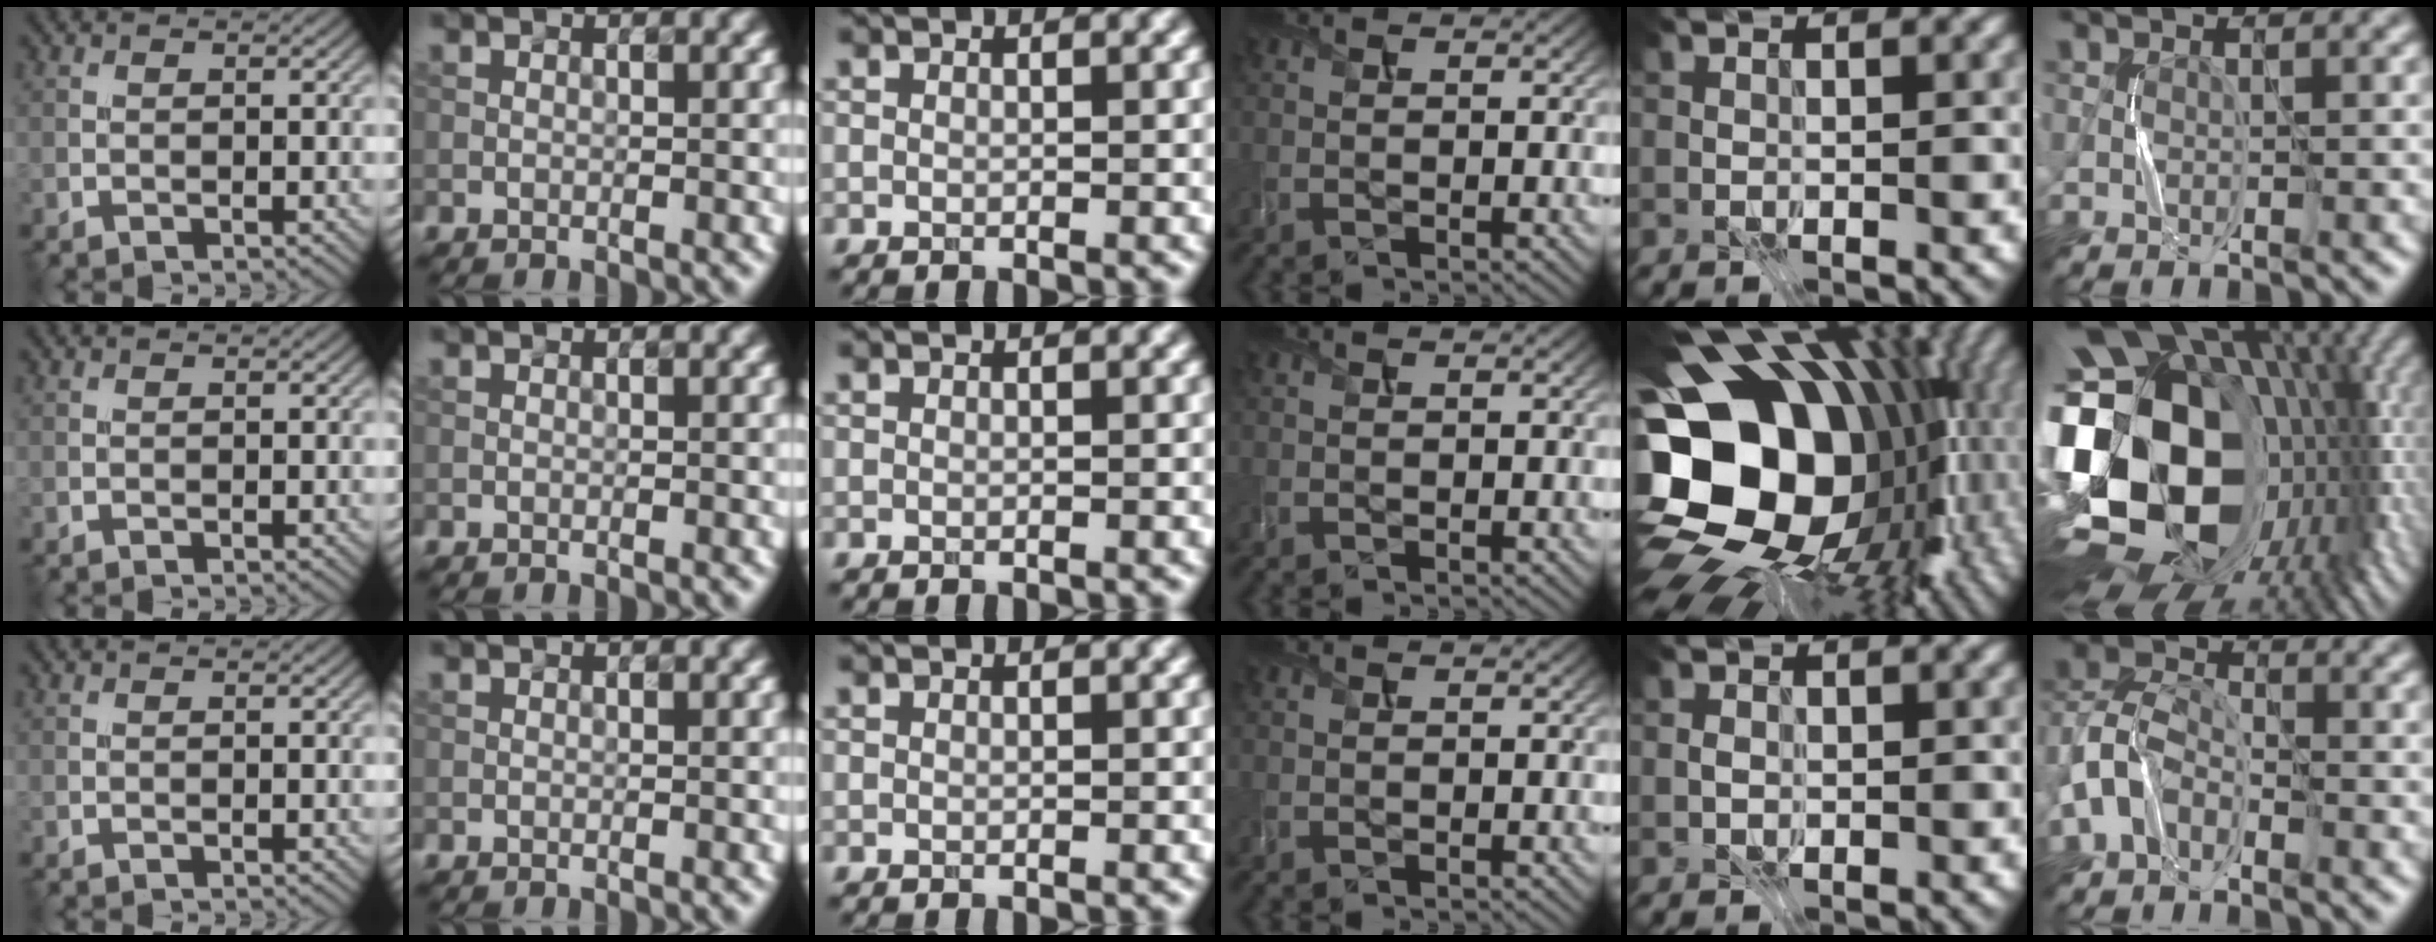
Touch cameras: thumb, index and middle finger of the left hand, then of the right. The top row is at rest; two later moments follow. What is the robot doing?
{"motion": "press", "object": "stapler"}